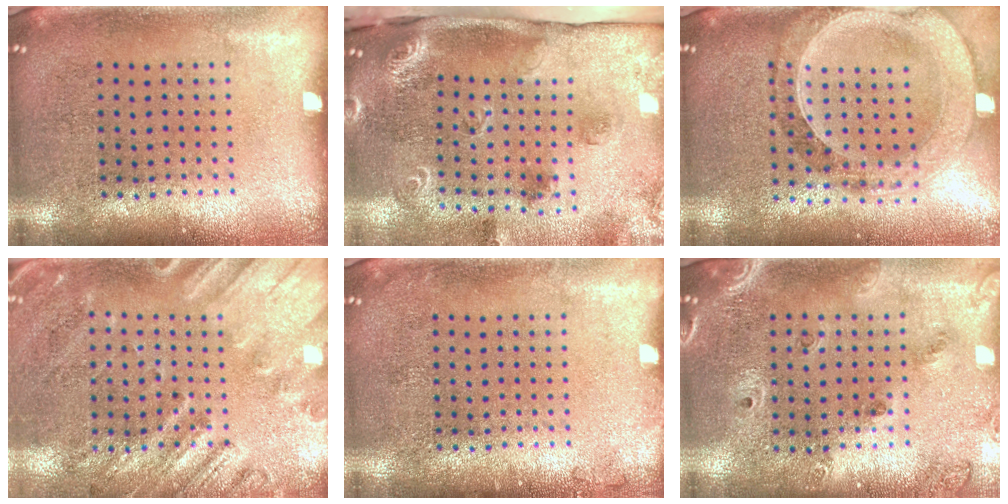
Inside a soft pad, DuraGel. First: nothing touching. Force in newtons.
{"total": 2.1, "press": 1.8, "slide": 1.1}
{"total": 1.4, "press": 1.3, "slide": 0.4}
{"total": 2.5, "press": 2.0, "slide": 1.6}
{"total": 0.6, "press": 0.6, "slide": 0.2}
{"total": 1.5, "press": 1.4, "slide": 0.7}